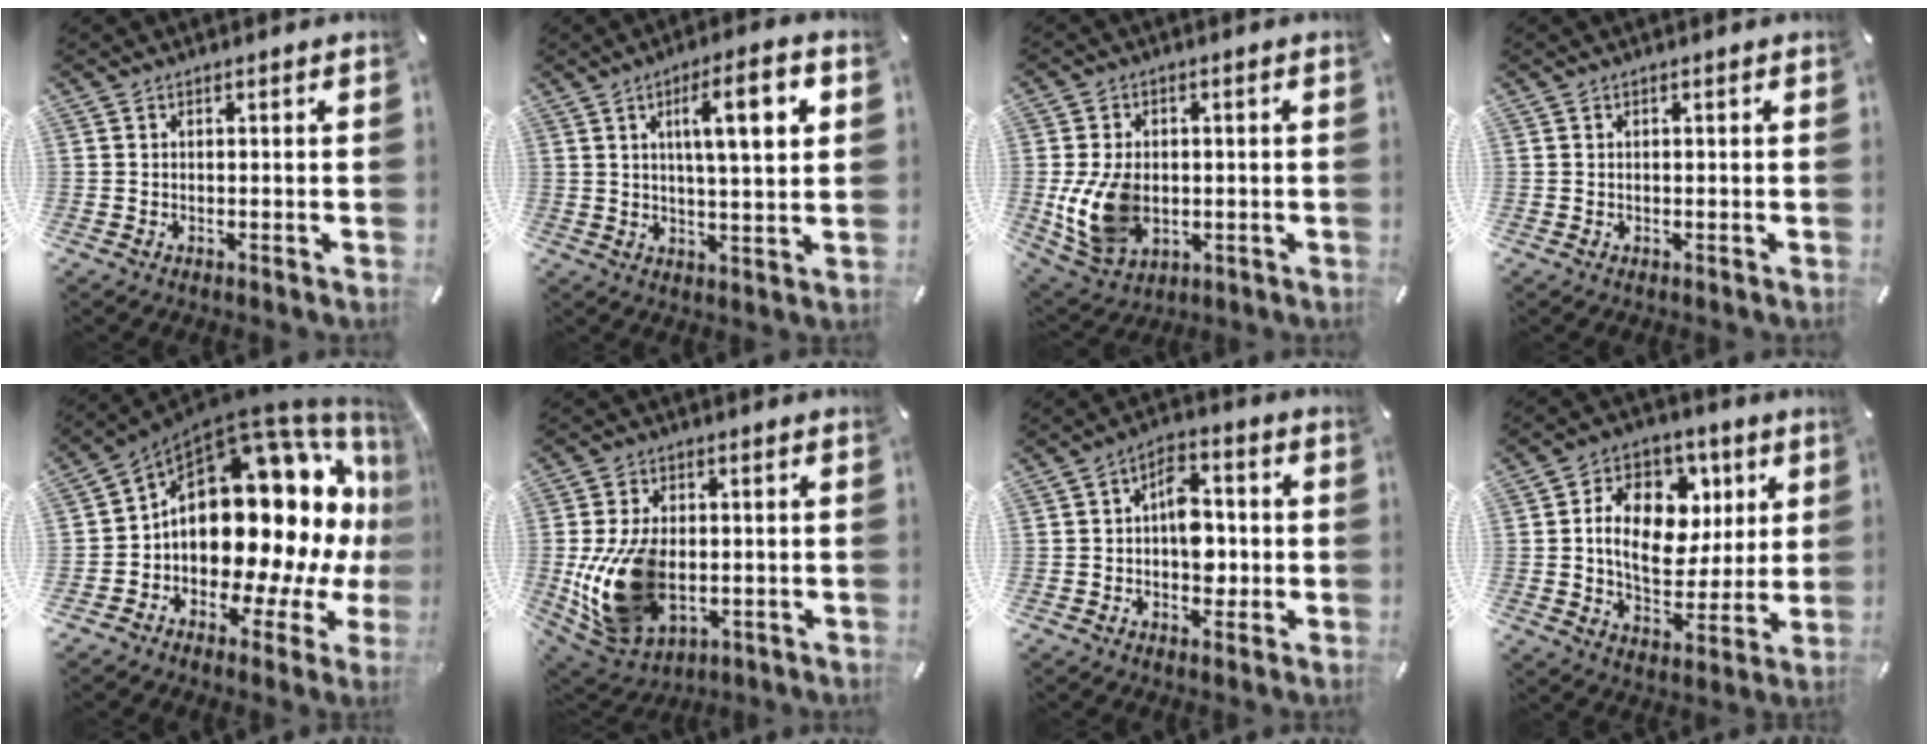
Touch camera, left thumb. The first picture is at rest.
{"total": 12.4, "force": [4.1, 3.0, 11.3], "torque": [-0.179, -0.001, 0.056]}
{"total": 12.0, "force": [-1.3, 8.8, 8.1], "torque": [-0.169, 0.002, -0.020]}
{"total": 0.0}
{"total": 21.7, "force": [4.6, 13.2, 16.6], "torque": [-0.262, -0.066, 0.093]}
{"total": 17.5, "force": [-2.1, 11.8, 12.7], "torque": [-0.266, -0.005, -0.032]}
{"total": 8.7, "force": [-0.6, 6.1, 6.2], "torque": [-0.063, 0.002, -0.014]}
{"total": 15.5, "force": [3.1, 11.5, 10.0], "torque": [-0.174, 0.001, 0.060]}